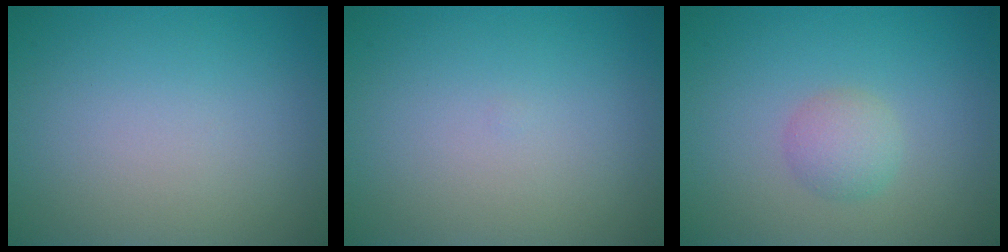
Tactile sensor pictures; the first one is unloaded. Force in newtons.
{"total": 0.0}
{"total": 2.0, "press": 2.0, "slide": 0.0}